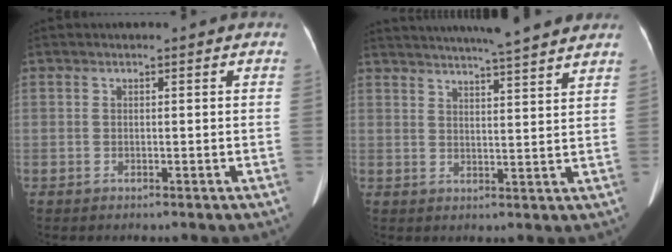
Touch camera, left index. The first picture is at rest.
{"total": 16.0, "force": [14.4, -0.2, 6.9], "torque": [-0.118, 0.006, 0.191]}